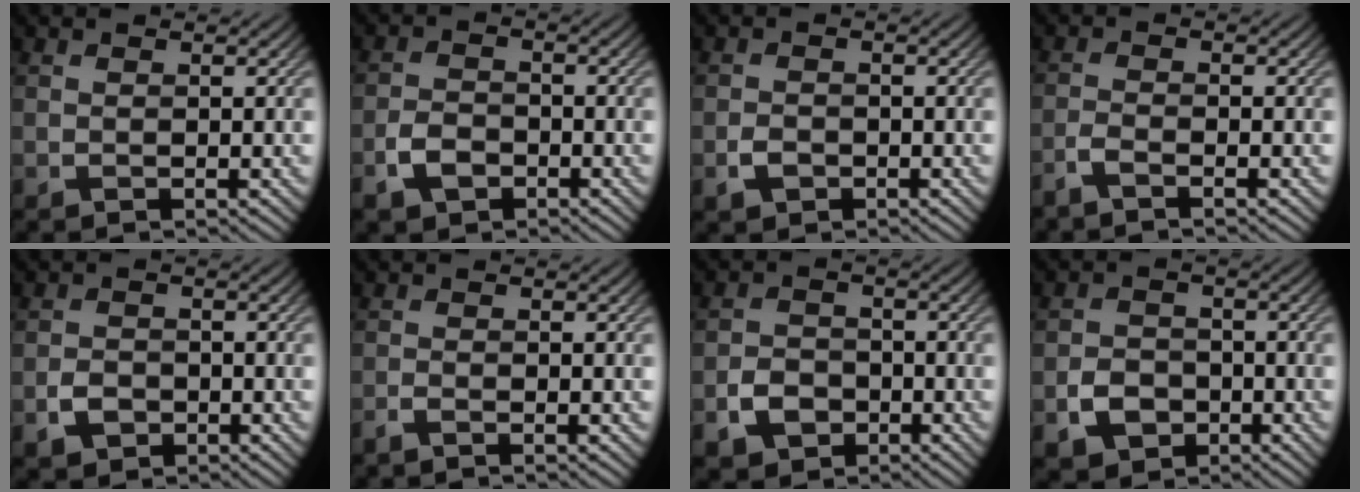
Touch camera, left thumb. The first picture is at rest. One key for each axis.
{"total": 3.8, "fx": -2.2, "fy": 2.4, "fz": 2.0, "tx": -0.042, "ty": -0.003, "tz": -0.048}
{"total": 2.0, "fx": -1.0, "fy": 1.4, "fz": 1.0, "tx": -0.019, "ty": -0.002, "tz": -0.021}
{"total": 2.3, "fx": -1.8, "fy": 0.3, "fz": 1.4, "tx": -0.030, "ty": -0.003, "tz": -0.048}
{"total": 2.7, "fx": -1.3, "fy": 2.0, "fz": 1.2, "tx": -0.023, "ty": -0.002, "tz": -0.027}
{"total": 1.4, "fx": -1.1, "fy": 0.1, "fz": 0.8, "tx": -0.018, "ty": -0.001, "tz": -0.028}
{"total": 4.2, "fx": -2.2, "fy": 3.1, "fz": 1.9, "tx": -0.039, "ty": -0.005, "tz": -0.045}
{"total": 4.2, "fx": -1.9, "fy": 3.2, "fz": 1.9, "tx": -0.037, "ty": -0.005, "tz": -0.037}